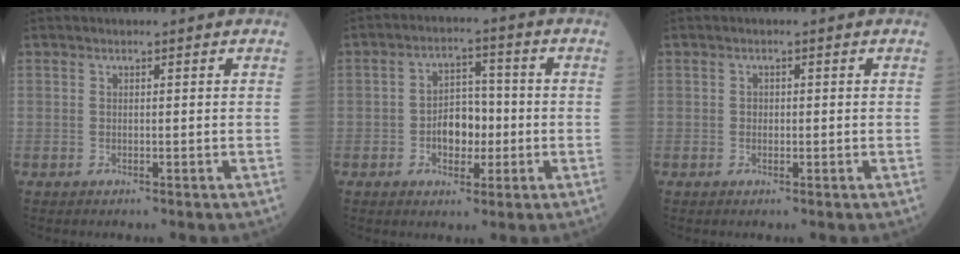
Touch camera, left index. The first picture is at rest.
{"total": 6.3, "force": [-1.3, 4.0, 4.7], "torque": [-0.084, 0.014, -0.017]}
{"total": 1.1, "force": [0.0, 0.9, 0.6], "torque": [-0.017, 0.006, 0.003]}